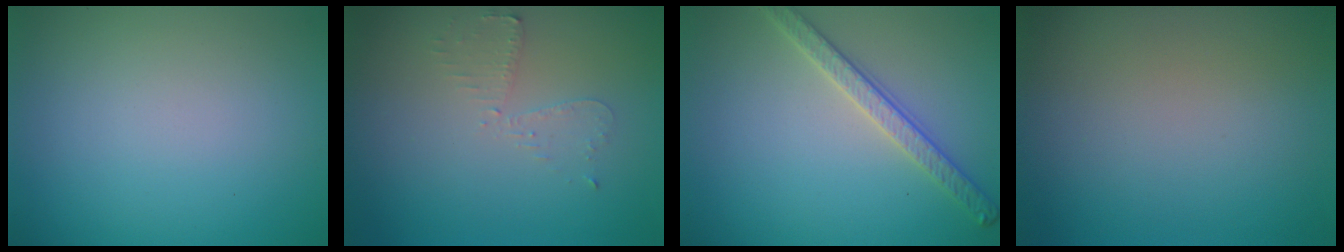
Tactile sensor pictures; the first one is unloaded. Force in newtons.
{"total": 1.9, "press": 1.9, "slide": 0.4}
{"total": 2.8, "press": 2.7, "slide": 0.7}
{"total": 0.0}